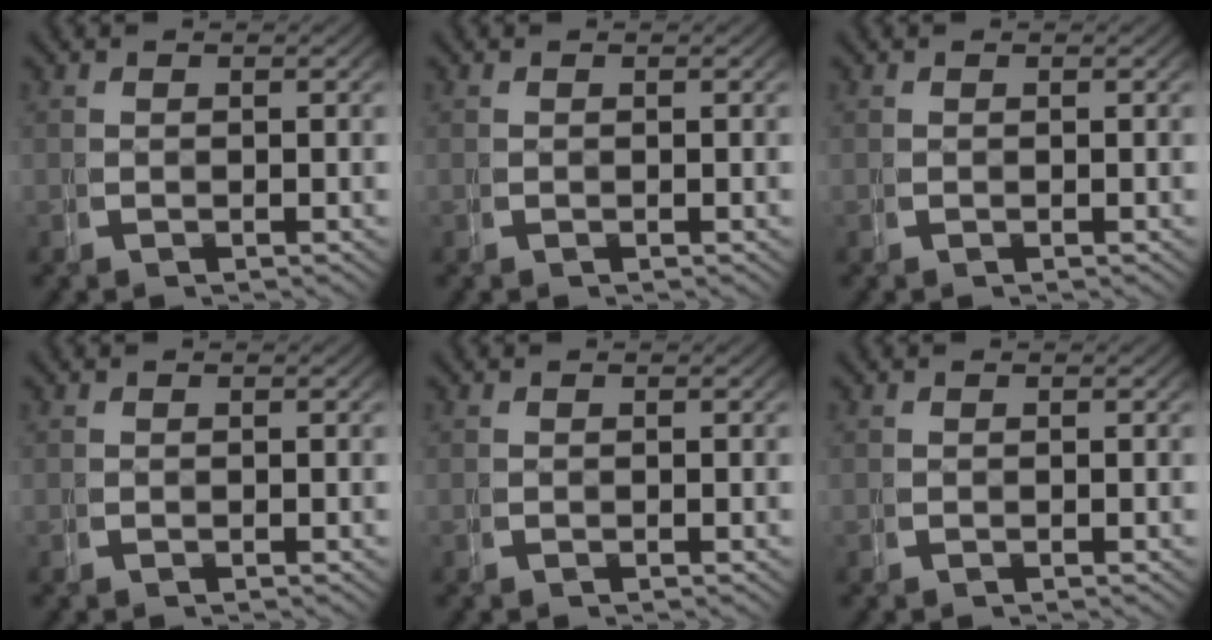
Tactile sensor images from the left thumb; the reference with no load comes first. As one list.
[{"total": 0.0}, {"total": 0.0}, {"total": 0.0}, {"total": 0.0}, {"total": 0.0}]